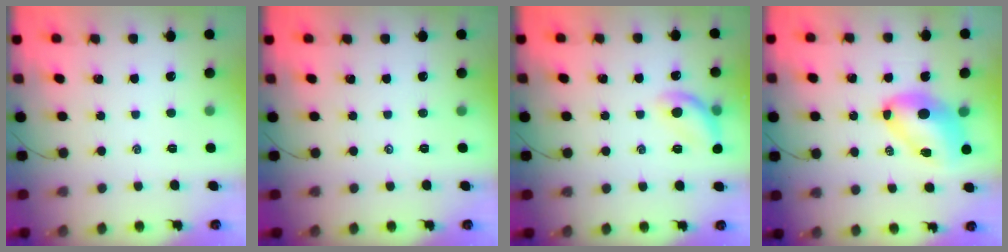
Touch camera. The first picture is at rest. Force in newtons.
{"total": 0.0}
{"total": 11.3, "press": 11.2, "slide": 1.6}
{"total": 8.5, "press": 8.3, "slide": 1.8}